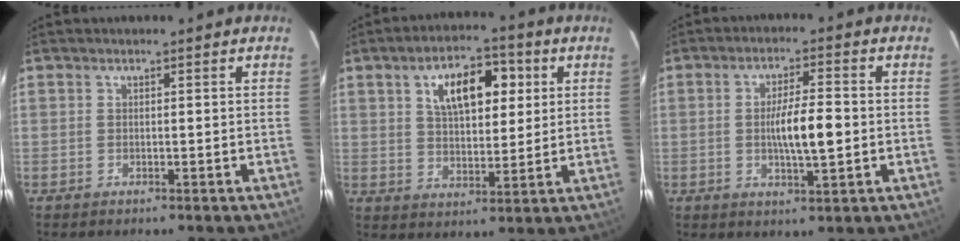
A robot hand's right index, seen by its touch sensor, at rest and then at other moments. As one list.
[{"total": 10.4, "force": [3.6, 4.7, 8.5], "torque": [-0.140, 0.022, 0.061]}, {"total": 7.2, "force": [-0.6, 1.2, 7.1], "torque": [-0.129, 0.001, -0.010]}]